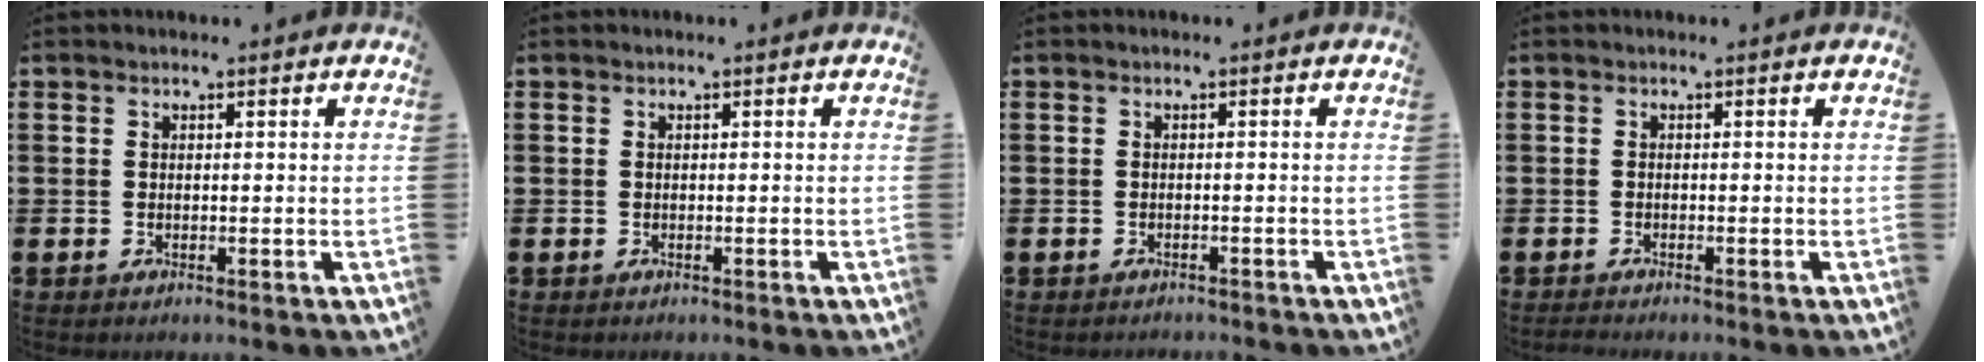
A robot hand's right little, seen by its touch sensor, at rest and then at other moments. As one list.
[{"total": 0.0}, {"total": 0.5, "force": [-0.5, 0.0, -0.1], "torque": [0.000, -0.001, -0.011]}, {"total": 0.6, "force": [-0.5, 0.0, 0.3], "torque": [-0.005, -0.002, -0.010]}]